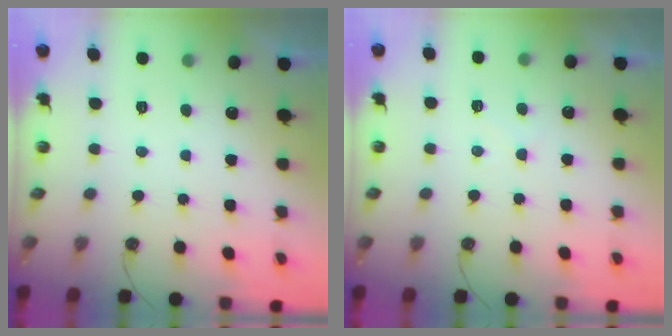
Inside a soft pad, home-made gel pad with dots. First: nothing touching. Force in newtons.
{"total": 4.7, "press": 4.6, "slide": 0.6}